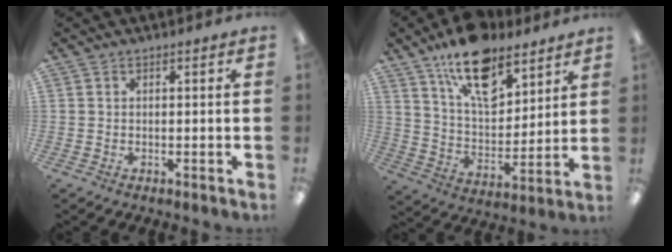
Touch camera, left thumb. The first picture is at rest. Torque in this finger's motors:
{"motor_torque": [0.67, 0.23, 1.52, -1.25, 0.19]}